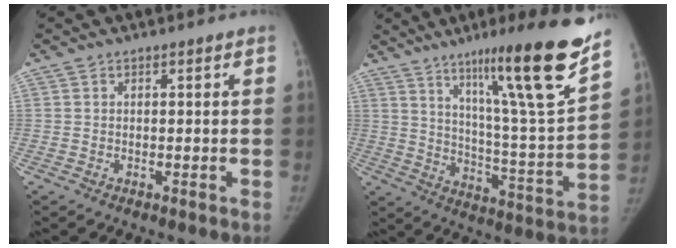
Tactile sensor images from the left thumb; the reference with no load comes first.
{"total": 23.0, "force": [15.1, 1.0, 17.4], "torque": [-0.234, -0.078, 0.238]}